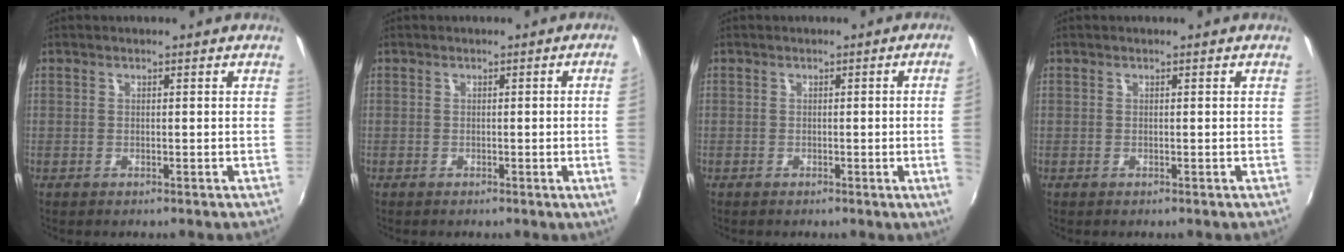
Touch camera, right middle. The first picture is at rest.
{"total": 3.3, "force": [0.0, -1.8, 2.8], "torque": [-0.040, -0.011, 0.005]}
{"total": 3.9, "force": [0.1, -2.0, 3.4], "torque": [-0.051, -0.009, 0.006]}
{"total": 0.0}